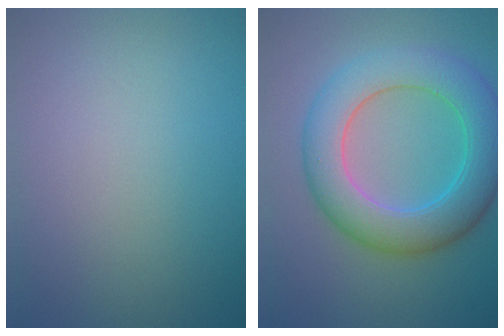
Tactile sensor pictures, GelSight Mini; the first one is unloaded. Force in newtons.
{"total": 7.7, "press": 7.7, "slide": 0.2}